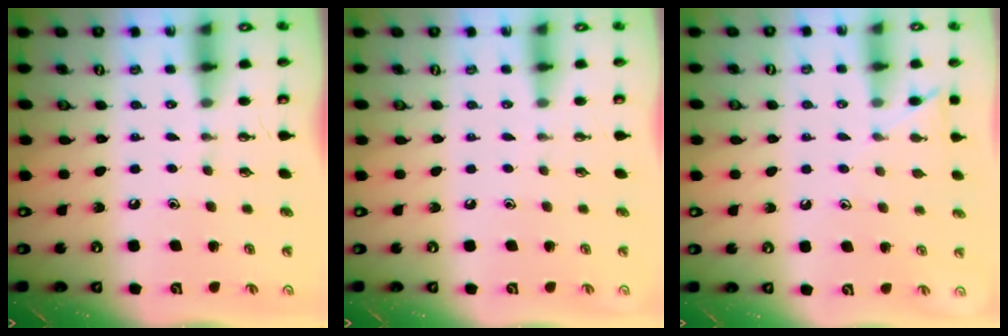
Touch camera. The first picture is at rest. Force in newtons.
{"total": 0.0}
{"total": 6.9, "press": 6.9, "slide": 0.8}